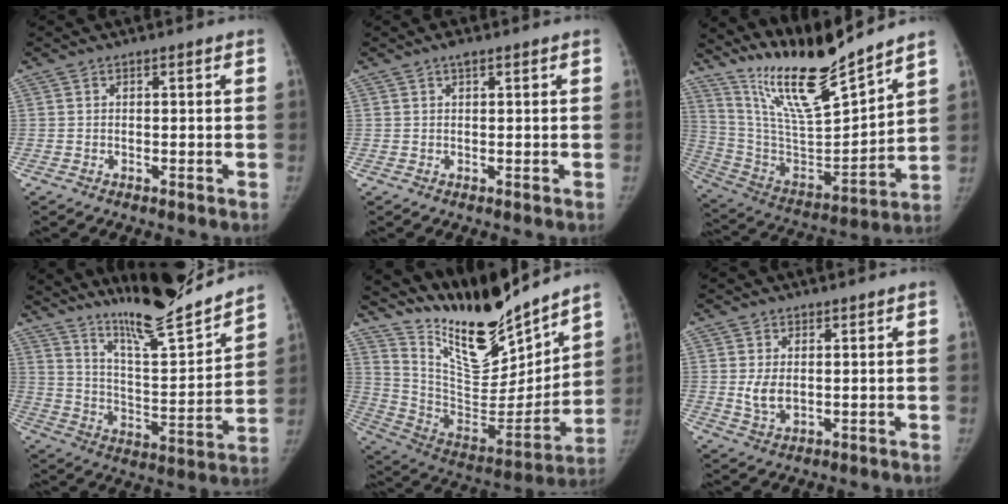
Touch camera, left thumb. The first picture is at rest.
{"total": 1.1, "force": [0.8, 0.3, 0.7], "torque": [-0.008, 0.000, 0.009]}
{"total": 18.9, "force": [16.3, 1.5, 9.3], "torque": [-0.140, -0.101, 0.308]}
{"total": 20.2, "force": [17.6, 1.6, 9.7], "torque": [-0.128, -0.107, 0.283]}
{"total": 22.0, "force": [19.1, 5.1, 9.7], "torque": [-0.113, -0.117, 0.336]}
{"total": 3.5, "force": [0.7, 2.4, 2.5], "torque": [-0.038, -0.013, 0.020]}